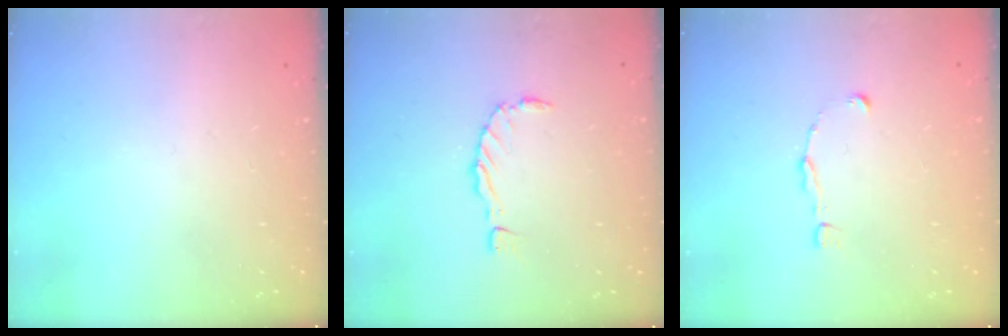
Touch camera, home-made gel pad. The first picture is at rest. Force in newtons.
{"total": 0.0}
{"total": 0.9, "press": 0.9, "slide": 0.0}